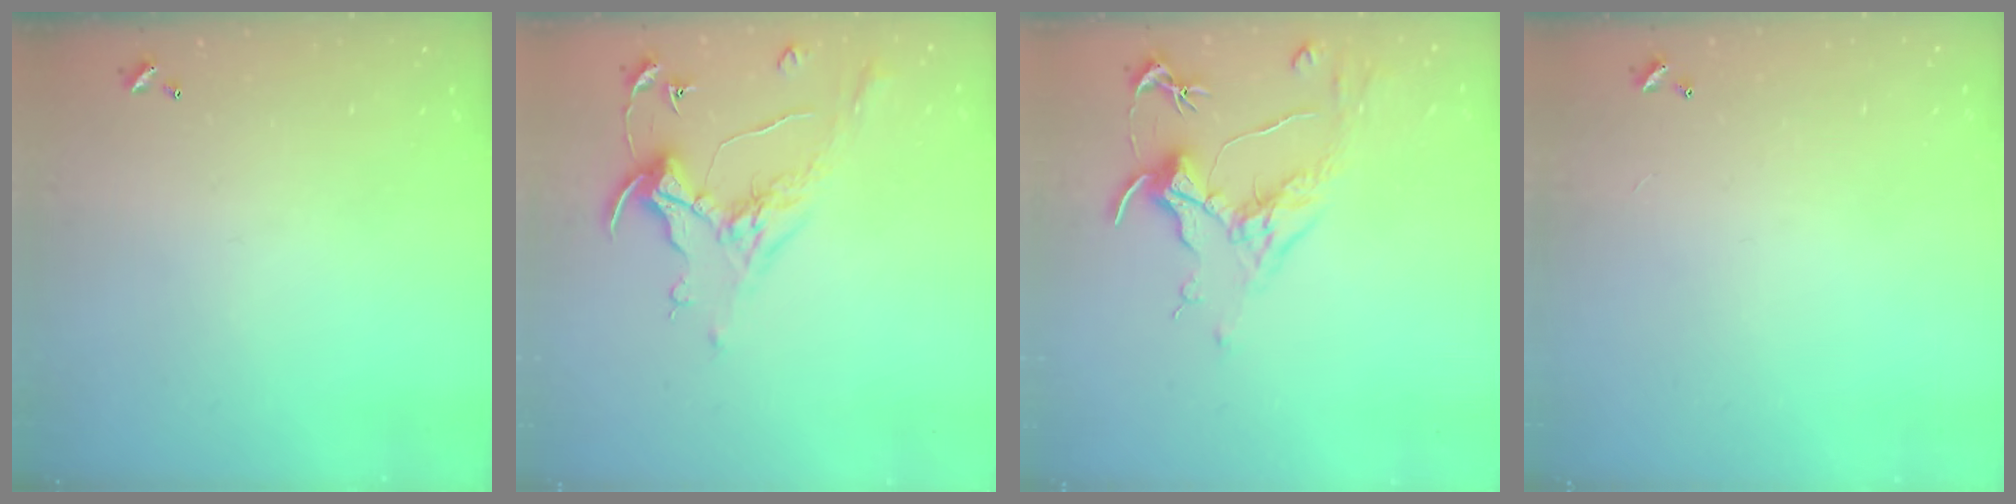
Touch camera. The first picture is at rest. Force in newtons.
{"total": 0.8, "press": 0.7, "slide": 0.5}
{"total": 1.7, "press": 1.5, "slide": 0.9}
{"total": 2.6, "press": 2.6, "slide": 0.3}